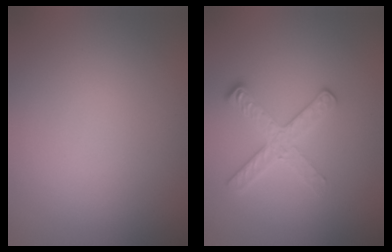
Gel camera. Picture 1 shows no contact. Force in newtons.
{"total": 2.7, "press": 2.4, "slide": 1.2}